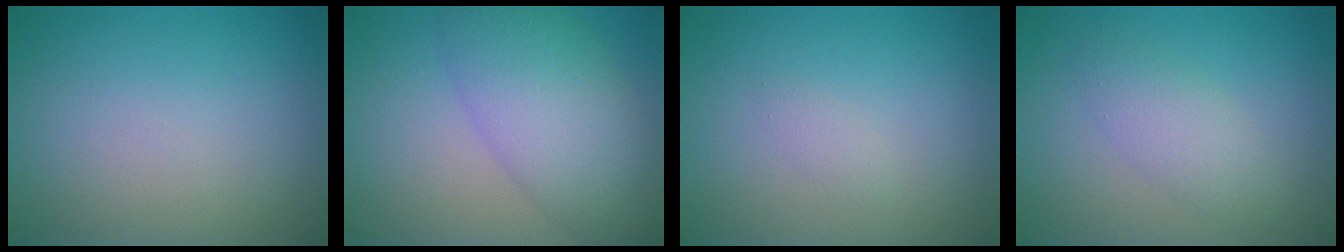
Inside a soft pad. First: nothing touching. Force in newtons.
{"total": 7.3, "press": 7.3, "slide": 0.1}
{"total": 0.7, "press": 0.7, "slide": 0.0}
{"total": 2.7, "press": 2.7, "slide": 0.2}